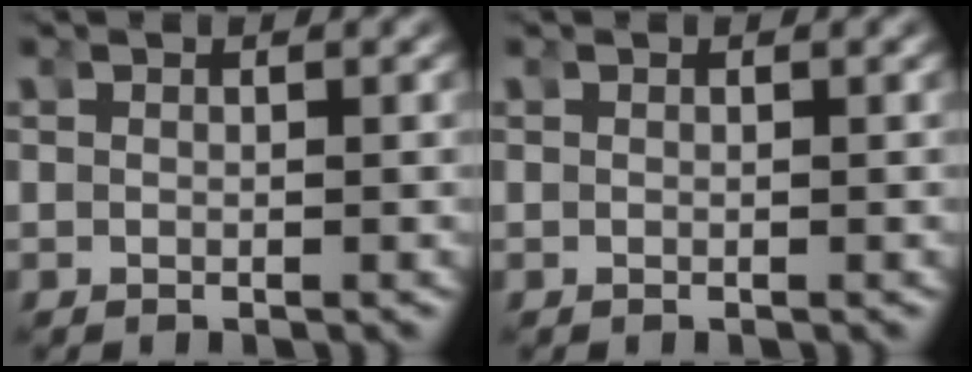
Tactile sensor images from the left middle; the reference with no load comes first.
{"total": 0.0}